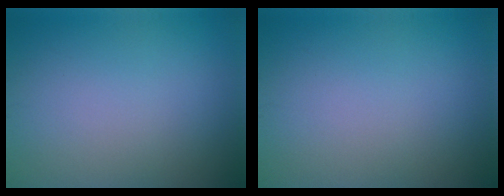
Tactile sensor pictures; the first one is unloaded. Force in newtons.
{"total": 0.0}